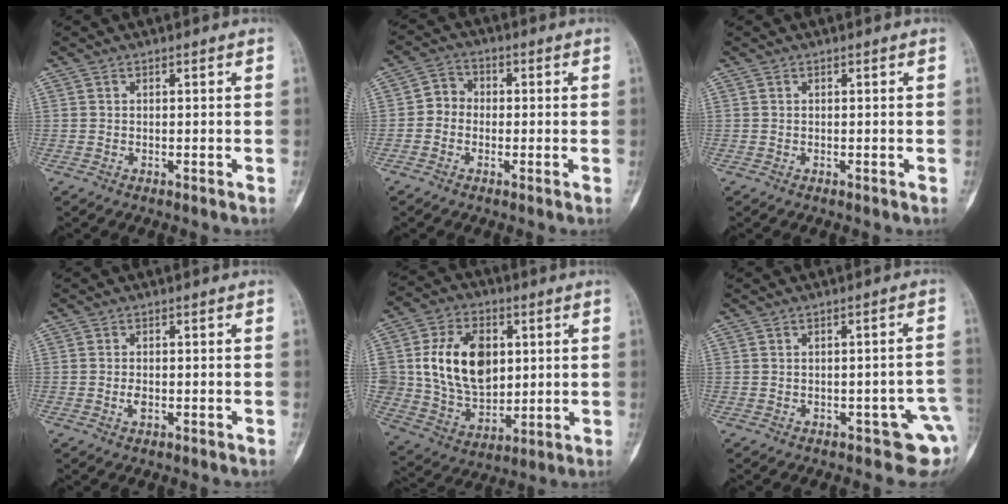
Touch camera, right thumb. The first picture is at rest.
{"total": 4.0, "force": [-0.8, 3.5, 1.7], "torque": [-0.006, 0.013, -0.029]}
{"total": 0.0}
{"total": 1.3, "force": [-0.3, 0.8, 1.0], "torque": [-0.018, 0.000, -0.006]}
{"total": 17.6, "force": [3.3, 12.3, 12.1], "torque": [-0.172, -0.010, 0.070]}
{"total": 6.5, "force": [-2.3, 3.1, 5.2], "torque": [-0.034, 0.014, -0.023]}